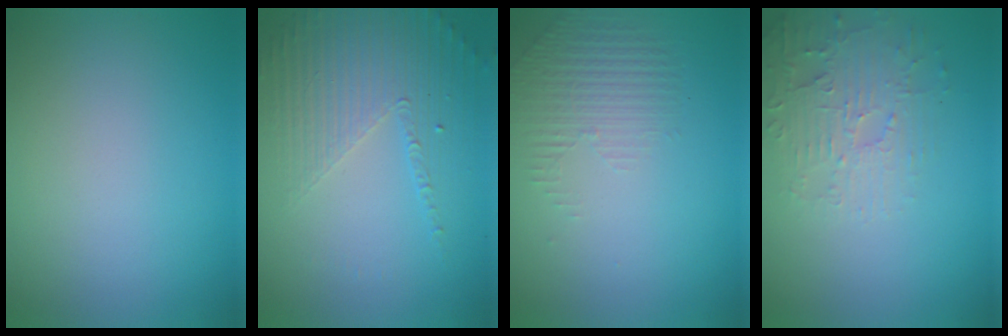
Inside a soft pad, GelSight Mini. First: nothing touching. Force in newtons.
{"total": 5.0, "press": 3.2, "slide": 3.8}
{"total": 1.3, "press": 0.5, "slide": 1.2}
{"total": 3.7, "press": 3.6, "slide": 0.7}